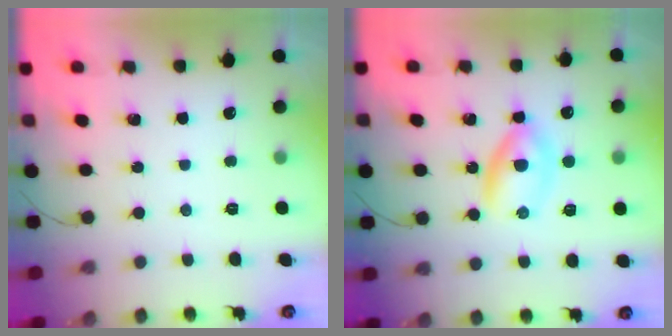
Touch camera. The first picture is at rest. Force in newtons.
{"total": 4.2, "press": 4.1, "slide": 0.5}